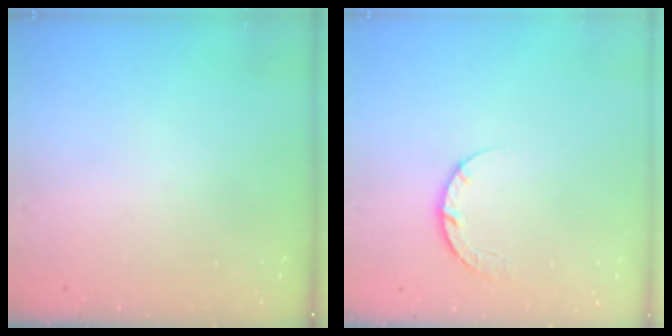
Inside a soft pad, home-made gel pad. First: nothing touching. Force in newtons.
{"total": 4.6, "press": 4.5, "slide": 0.7}